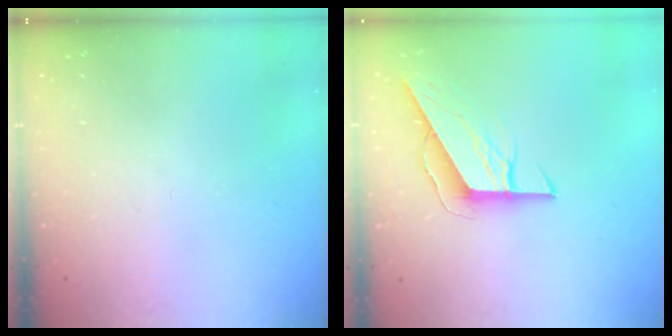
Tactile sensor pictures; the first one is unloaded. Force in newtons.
{"total": 8.4, "press": 8.4, "slide": 0.4}